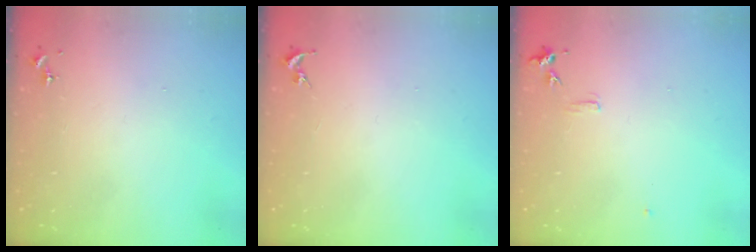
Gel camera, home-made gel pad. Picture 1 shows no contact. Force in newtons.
{"total": 0.0}
{"total": 5.6, "press": 5.5, "slide": 0.7}